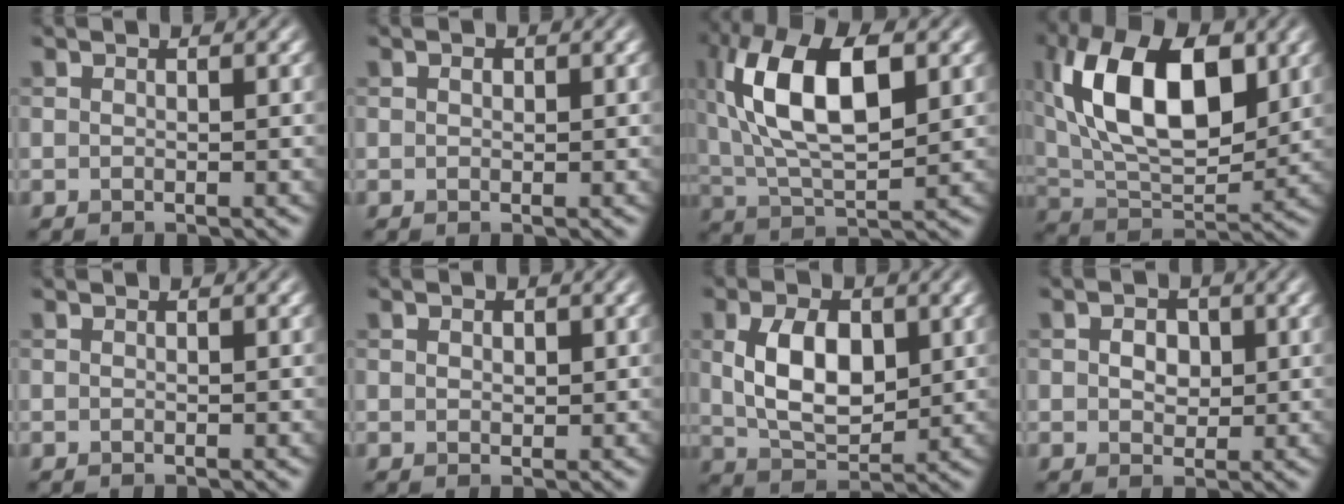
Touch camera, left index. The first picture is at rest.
{"total": 0.6, "force": [0.2, 0.4, 0.3], "torque": [-0.005, 0.000, 0.001]}
{"total": 11.8, "force": [3.0, 5.2, 10.2], "torque": [-0.186, 0.019, 0.046]}
{"total": 12.5, "force": [3.3, 6.4, 10.2], "torque": [-0.168, 0.011, 0.054]}
{"total": 0.0}
{"total": 0.9, "force": [0.4, 0.6, 0.4], "torque": [-0.008, -0.001, 0.006]}
{"total": 6.3, "force": [1.1, 3.7, 5.0], "torque": [-0.096, 0.001, 0.024]}
{"total": 2.2, "force": [0.4, 1.7, 1.4], "torque": [-0.025, 0.000, 0.004]}